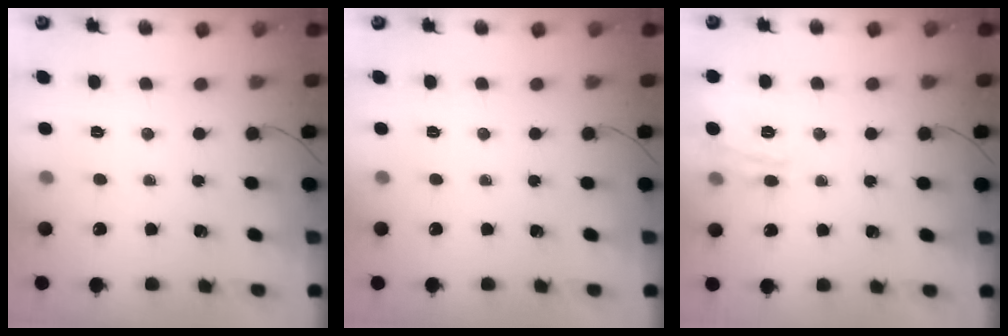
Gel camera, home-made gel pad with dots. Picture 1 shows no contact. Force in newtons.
{"total": 0.0}
{"total": 4.2, "press": 4.1, "slide": 0.8}